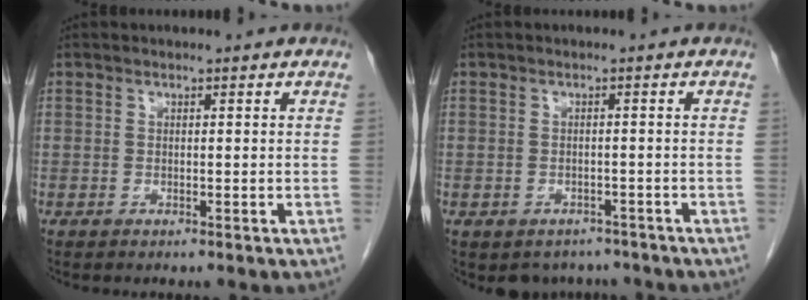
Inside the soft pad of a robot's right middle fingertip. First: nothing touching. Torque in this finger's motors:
{"motor_torque": [0.05, -0.04, 0.02, 0.02]}